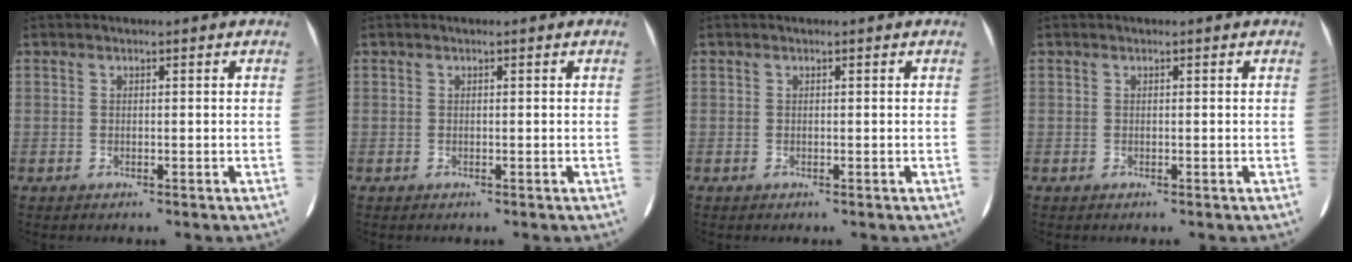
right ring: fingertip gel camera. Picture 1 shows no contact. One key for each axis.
{"total": 0.0}
{"total": 0.0}
{"total": 0.0}